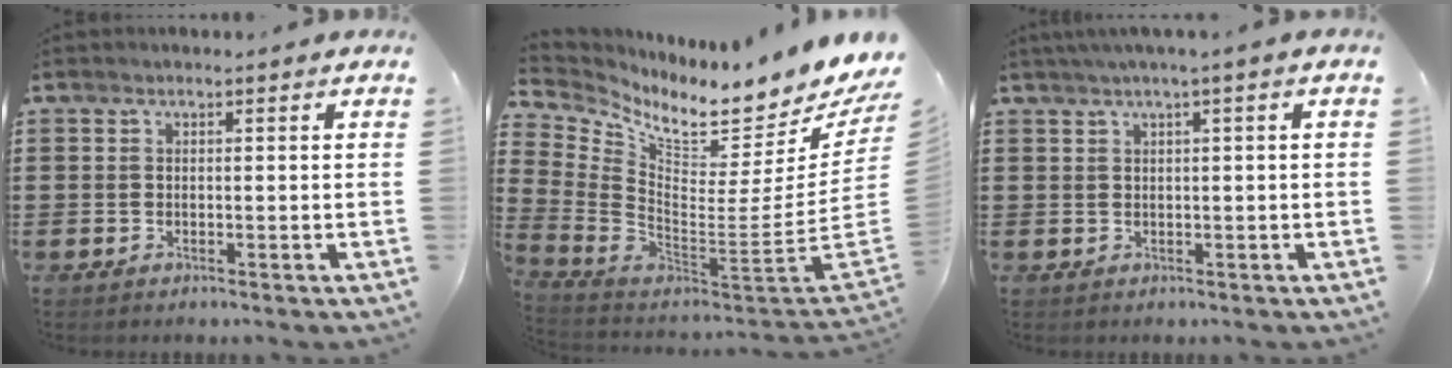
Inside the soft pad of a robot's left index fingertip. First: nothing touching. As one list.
[{"total": 7.1, "force": [5.5, 1.2, 4.4], "torque": [-0.093, -0.067, 0.082]}, {"total": 1.5, "force": [0.2, 0.1, 1.4], "torque": [-0.025, -0.001, 0.004]}]